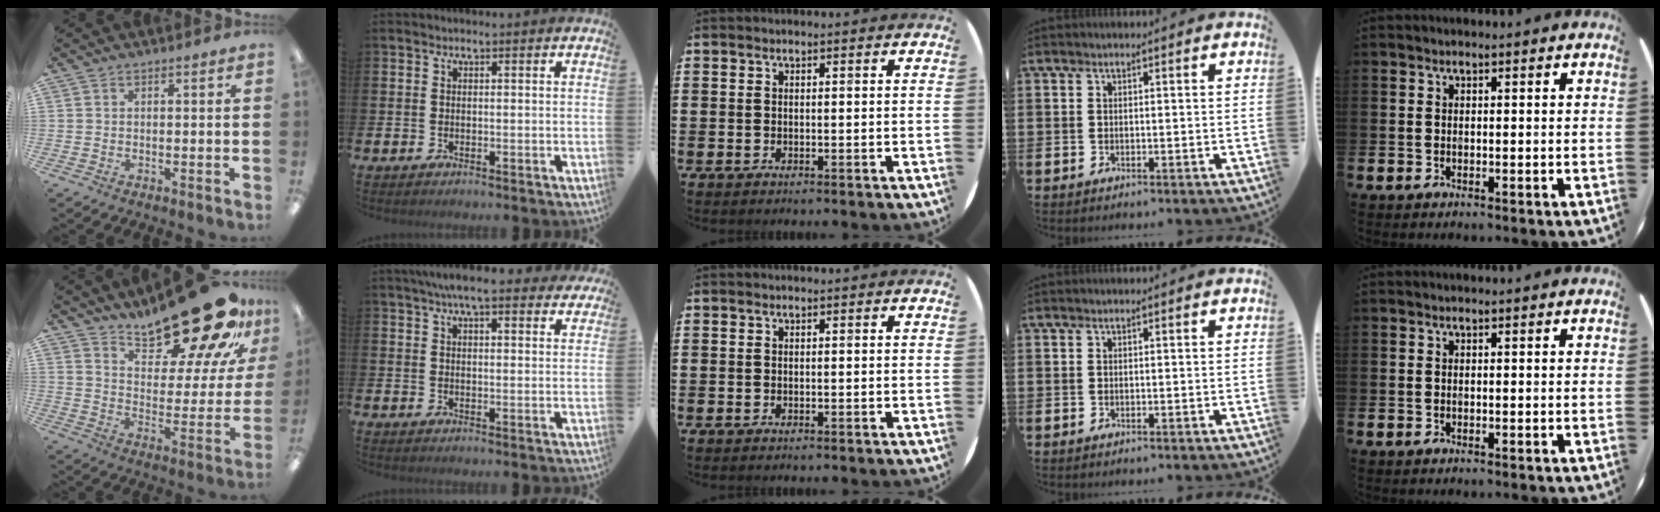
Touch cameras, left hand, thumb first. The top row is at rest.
{"thumb": {"total": 23.9, "force": [19.1, 6.3, 12.8], "torque": [-0.179, -0.133, 0.313]}, "index": {"total": 6.2, "force": [5.5, 1.2, 2.6], "torque": [-0.048, -0.019, 0.099]}}